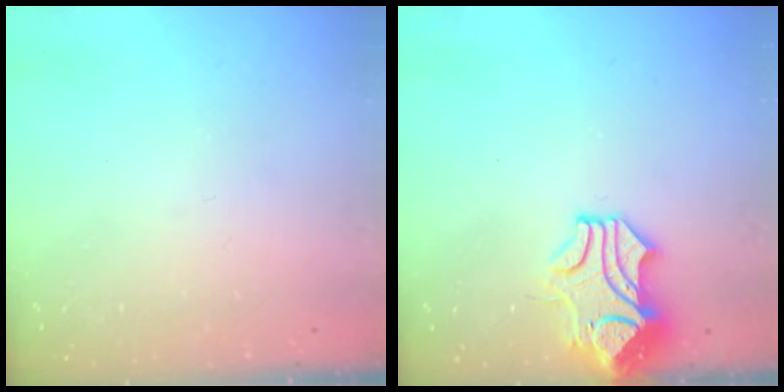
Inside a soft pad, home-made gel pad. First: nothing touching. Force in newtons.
{"total": 2.7, "press": 2.3, "slide": 1.4}